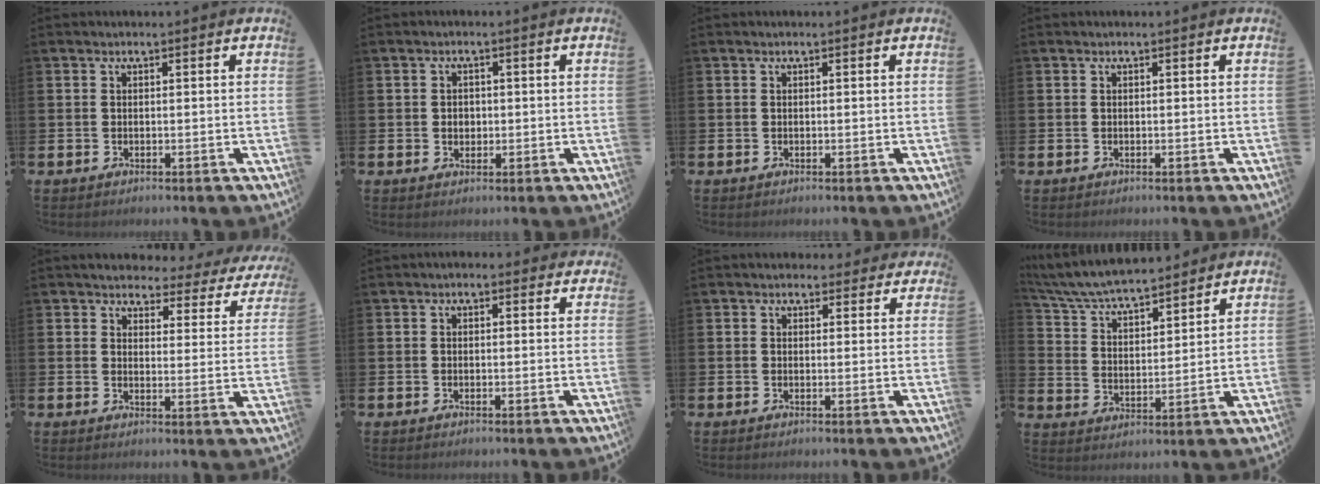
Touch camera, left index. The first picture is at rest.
{"total": 1.7, "force": [0.1, 1.5, 0.8], "torque": [0.002, 0.002, -0.004]}
{"total": 0.0}
{"total": 0.0}
{"total": 3.1, "force": [2.8, 1.3, 0.3], "torque": [-0.018, -0.027, 0.041]}
{"total": 0.6, "force": [0.1, 0.6, 0.3], "torque": [0.001, 0.005, -0.002]}
{"total": 2.2, "force": [1.9, 1.2, 0.0], "torque": [0.016, -0.005, 0.028]}
{"total": 6.6, "force": [6.4, 0.7, 1.5], "torque": [-0.060, -0.044, 0.111]}